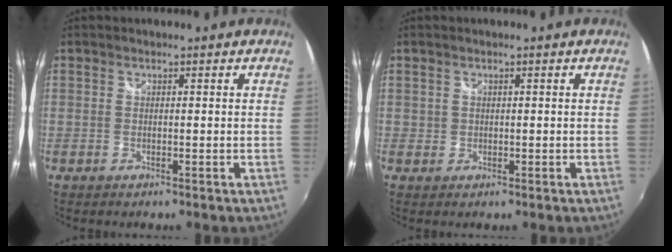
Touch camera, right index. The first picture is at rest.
{"total": 1.0, "force": [0.1, 1.0, 0.1], "torque": [0.002, 0.000, 0.001]}